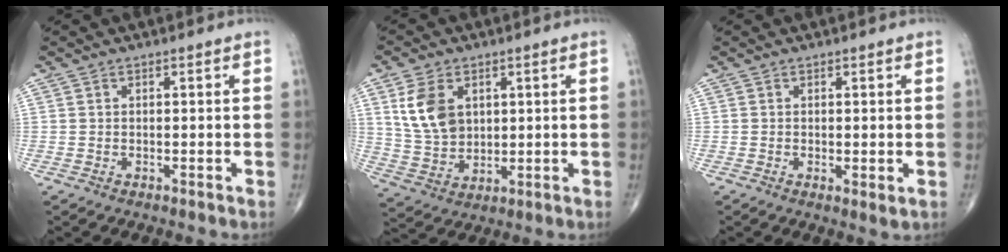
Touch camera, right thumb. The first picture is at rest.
{"total": 10.1, "force": [3.3, 7.1, 6.4], "torque": [-0.109, -0.012, 0.076]}
{"total": 1.9, "force": [0.0, 0.5, 1.8], "torque": [-0.032, -0.009, -0.001]}